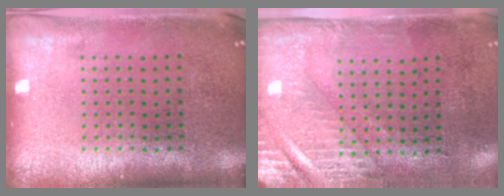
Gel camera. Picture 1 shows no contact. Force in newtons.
{"total": 3.0, "press": 2.5, "slide": 1.5}